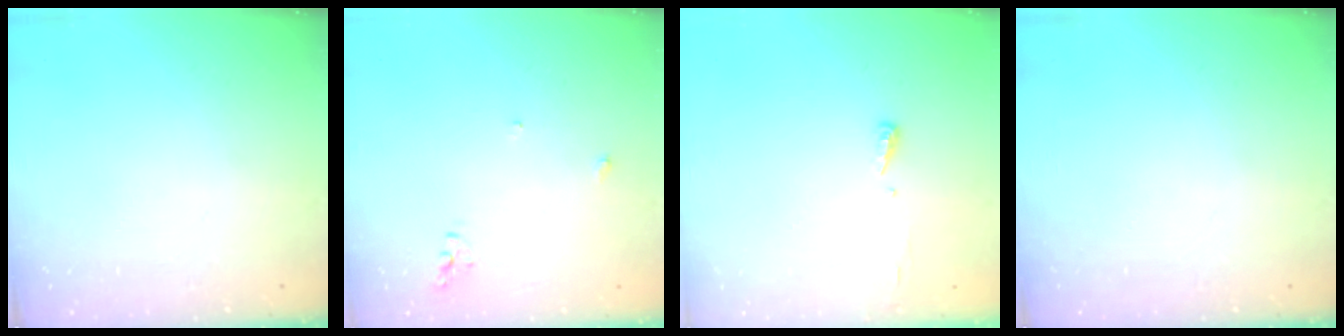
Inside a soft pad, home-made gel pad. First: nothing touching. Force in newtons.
{"total": 5.4, "press": 5.4, "slide": 0.0}
{"total": 2.9, "press": 2.9, "slide": 0.4}
{"total": 0.0}